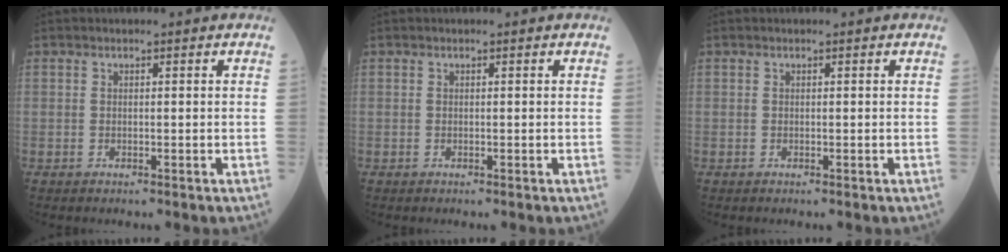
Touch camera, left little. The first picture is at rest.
{"total": 0.0}
{"total": 0.0}